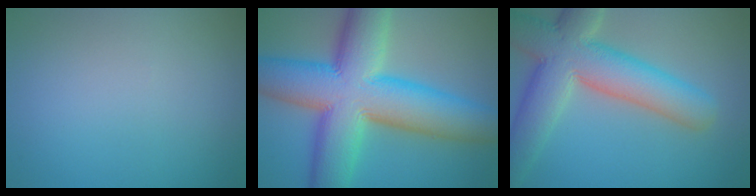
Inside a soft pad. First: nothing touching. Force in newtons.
{"total": 15.6, "press": 15.6, "slide": 0.3}
{"total": 10.1, "press": 10.1, "slide": 0.7}